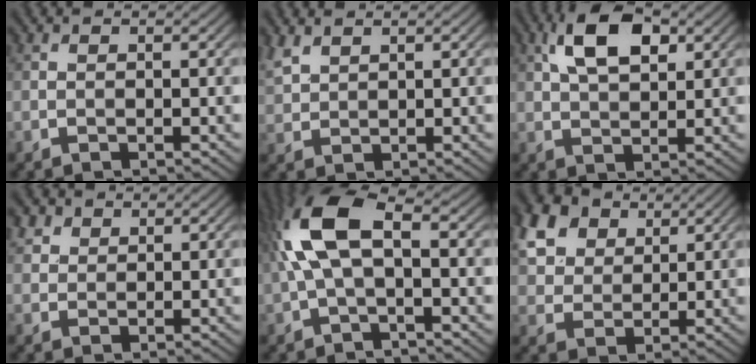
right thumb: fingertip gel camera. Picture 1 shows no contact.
{"total": 2.8, "force": [2.1, 1.2, 1.4], "torque": [-0.043, 0.006, 0.053]}
{"total": 7.3, "force": [2.9, 3.7, 5.6], "torque": [-0.115, 0.010, 0.049]}
{"total": 2.6, "force": [1.7, 1.8, 0.7], "torque": [-0.022, 0.002, 0.040]}
{"total": 9.0, "force": [0.9, 3.7, 8.2], "torque": [-0.183, 0.025, 0.006]}
{"total": 9.2, "force": [4.8, 6.3, 4.7], "torque": [-0.149, 0.023, 0.090]}